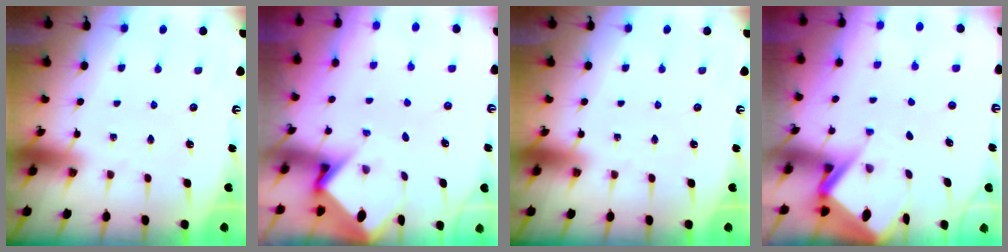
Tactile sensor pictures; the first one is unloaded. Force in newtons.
{"total": 3.3, "press": 3.3, "slide": 0.3}
{"total": 0.0}
{"total": 4.7, "press": 4.7, "slide": 0.5}